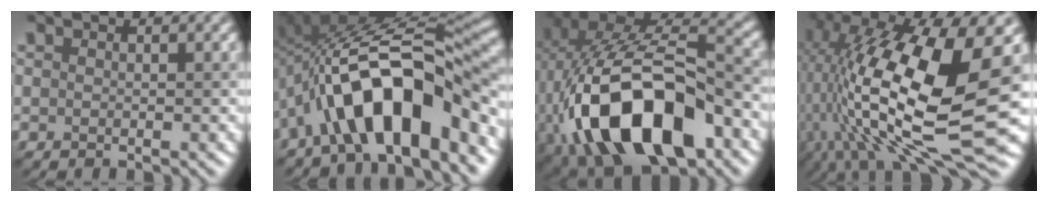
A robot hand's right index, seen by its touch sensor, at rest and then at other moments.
{"total": 11.8, "force": [-4.5, 4.9, 9.8], "torque": [-0.150, 0.022, -0.080]}
{"total": 15.6, "force": [-4.1, 8.8, 12.3], "torque": [-0.224, 0.001, -0.069]}
{"total": 17.1, "force": [1.0, 6.5, 15.8], "torque": [-0.298, 0.005, 0.023]}